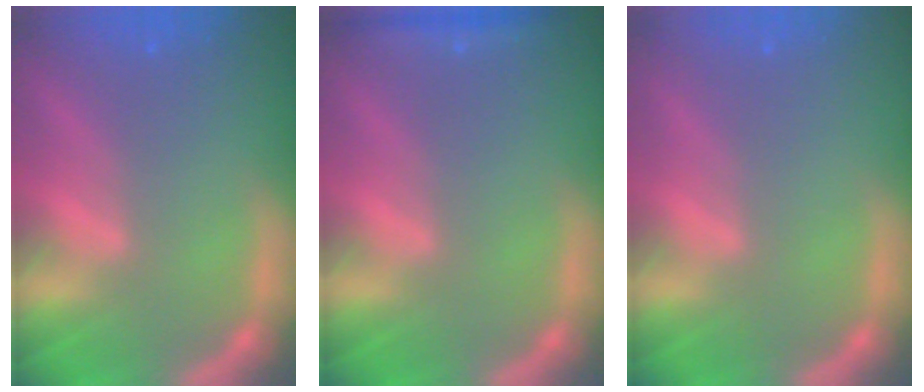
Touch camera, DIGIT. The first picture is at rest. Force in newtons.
{"total": 1.9}
{"total": 0.0}